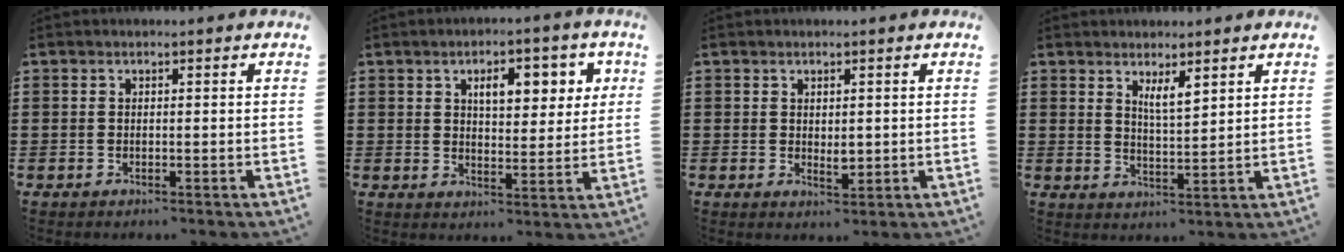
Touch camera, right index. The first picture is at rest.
{"total": 6.7, "force": [2.9, 3.0, 5.3], "torque": [-0.073, -0.004, 0.039]}
{"total": 2.3, "force": [0.0, 1.2, 2.0], "torque": [-0.030, 0.000, -0.001]}
{"total": 3.2, "force": [2.2, 0.6, 2.2], "torque": [-0.039, 0.000, 0.037]}